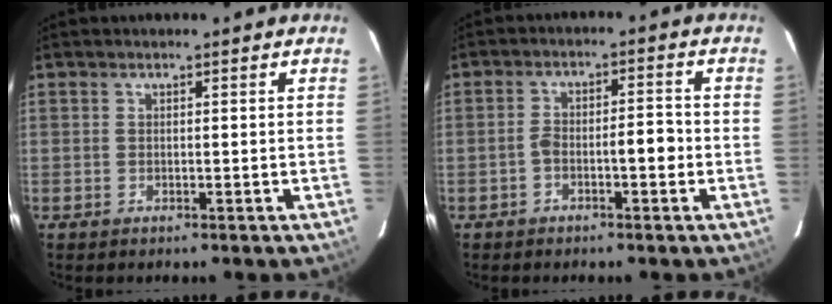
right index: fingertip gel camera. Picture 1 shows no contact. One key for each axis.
{"total": 4.5, "fx": -1.6, "fy": 1.3, "fz": 4.0, "tx": -0.068, "ty": 0.022, "tz": -0.024}